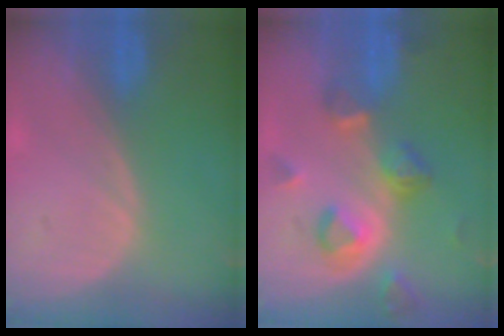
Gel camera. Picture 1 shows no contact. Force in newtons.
{"total": 7.9, "press": 7.1, "slide": 3.4}